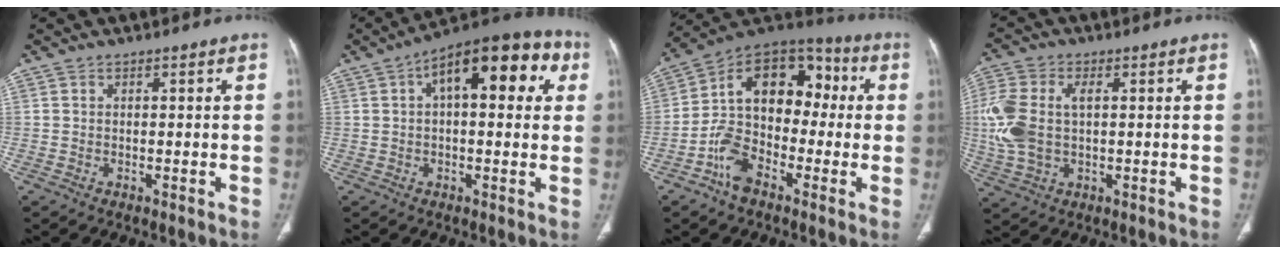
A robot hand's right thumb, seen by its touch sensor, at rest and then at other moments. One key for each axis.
{"total": 18.0, "fx": 5.6, "fy": 8.2, "fz": 15.0, "tx": -0.176, "ty": 0.031, "tz": 0.070}
{"total": 17.1, "fx": -3.2, "fy": 11.8, "fz": 11.9, "tx": -0.168, "ty": 0.051, "tz": -0.065}
{"total": 11.9, "fx": 1.0, "fy": 7.2, "fz": 9.4, "tx": -0.234, "ty": 0.012, "tz": 0.025}